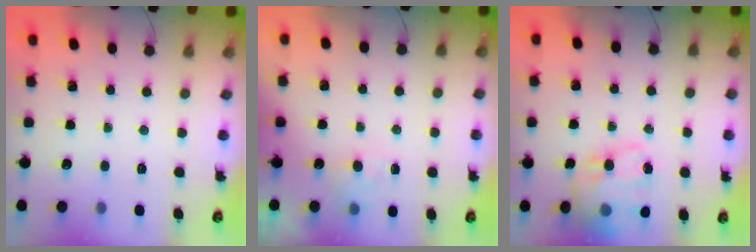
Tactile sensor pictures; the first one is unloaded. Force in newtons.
{"total": 3.1, "press": 2.6, "slide": 1.7}
{"total": 16.8, "press": 16.4, "slide": 3.8}